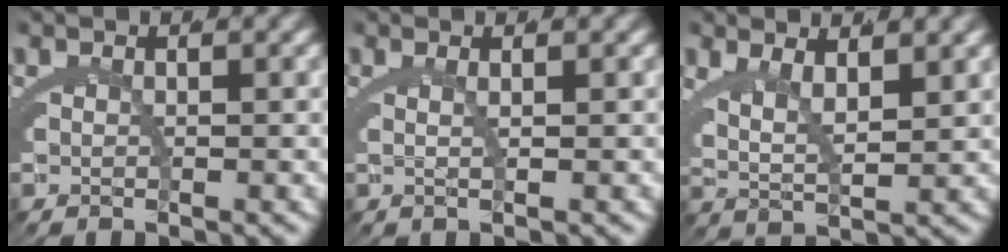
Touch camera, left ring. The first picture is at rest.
{"total": 1.4, "force": [0.6, -0.2, 1.3], "torque": [-0.022, 0.002, 0.009]}
{"total": 4.8, "force": [1.5, 2.7, 3.7], "torque": [-0.071, -0.008, 0.026]}